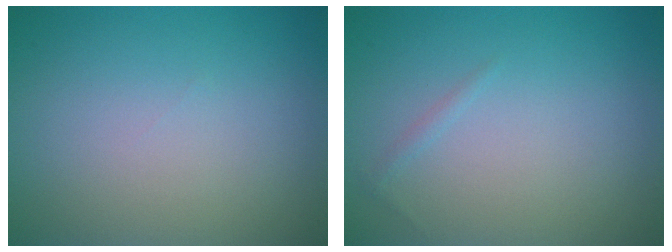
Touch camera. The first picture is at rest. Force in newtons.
{"total": 0.5, "press": 0.5, "slide": 0.0}